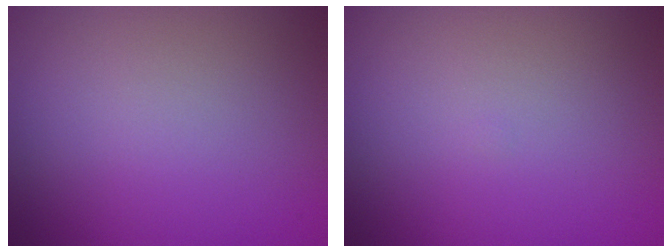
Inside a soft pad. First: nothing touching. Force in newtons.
{"total": 0.0}